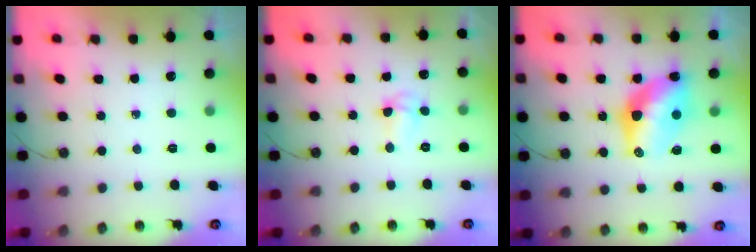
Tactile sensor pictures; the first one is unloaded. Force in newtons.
{"total": 3.5, "press": 3.4, "slide": 1.0}
{"total": 12.4, "press": 12.3, "slide": 0.9}